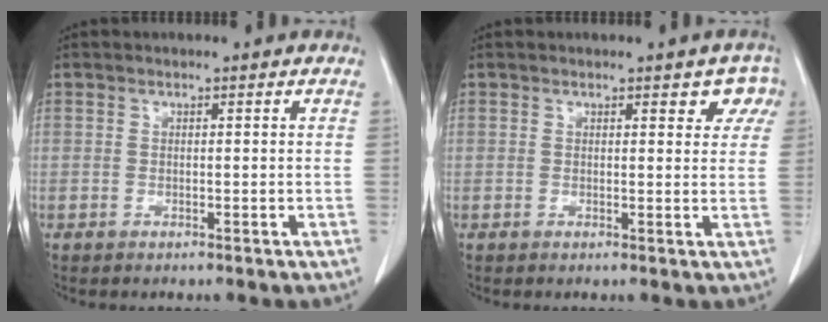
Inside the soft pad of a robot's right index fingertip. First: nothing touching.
{"total": 3.4, "force": [1.9, 1.7, 2.3], "torque": [-0.008, 0.005, 0.014]}